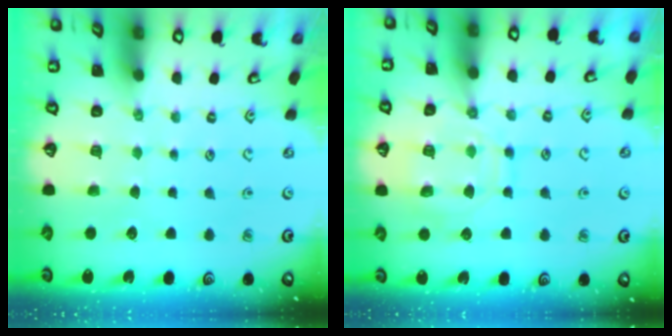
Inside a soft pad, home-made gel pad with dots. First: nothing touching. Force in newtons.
{"total": 12.4, "press": 12.4, "slide": 1.0}